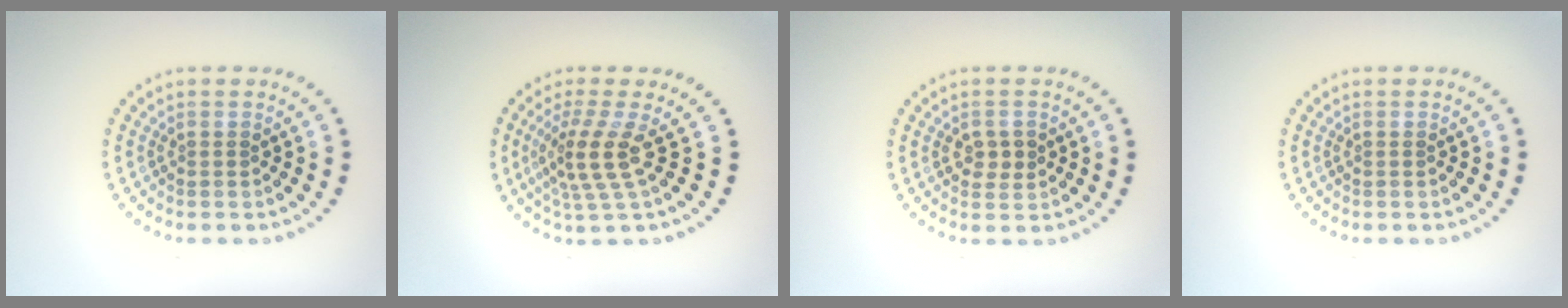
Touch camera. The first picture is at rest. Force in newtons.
{"total": 3.6, "press": 2.6, "slide": 2.4}
{"total": 1.9, "press": 1.9, "slide": 0.2}
{"total": 0.0}